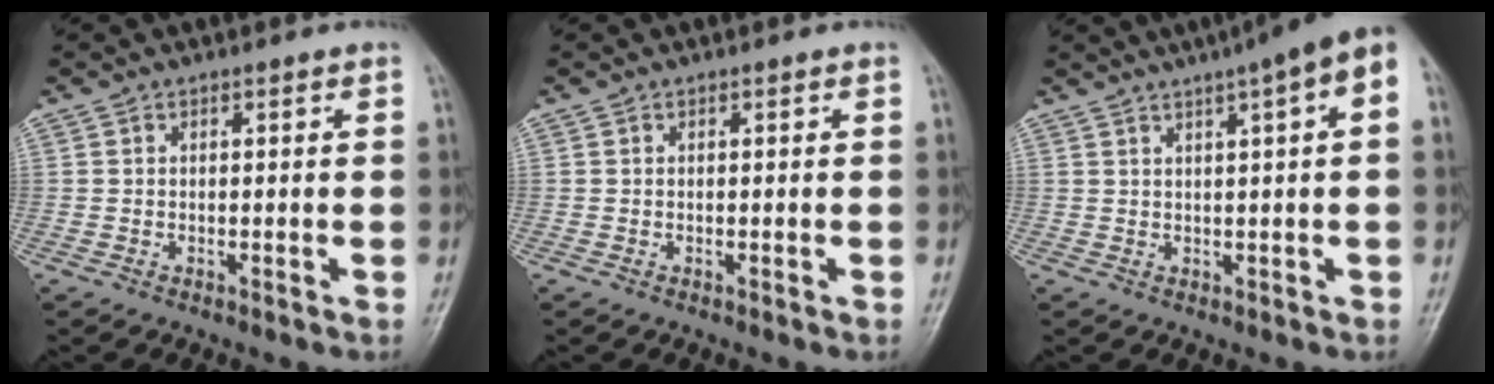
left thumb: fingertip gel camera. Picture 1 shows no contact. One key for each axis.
{"total": 0.0}
{"total": 10.1, "fx": 4.7, "fy": 1.6, "fz": 8.8, "tx": -0.116, "ty": 0.030, "tz": 0.058}